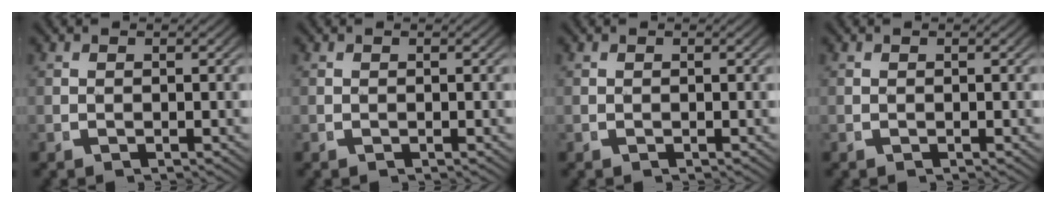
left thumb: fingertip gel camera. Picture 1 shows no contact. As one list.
[{"total": 0.0}, {"total": 0.0}, {"total": 0.0}]